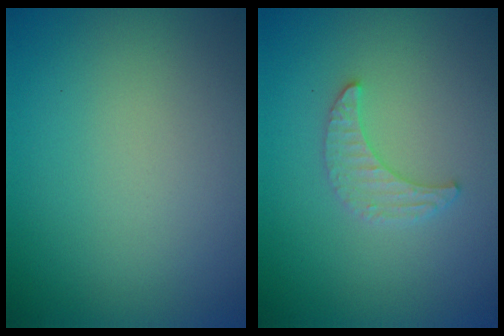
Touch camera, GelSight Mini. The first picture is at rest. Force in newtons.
{"total": 2.0, "press": 1.9, "slide": 0.5}